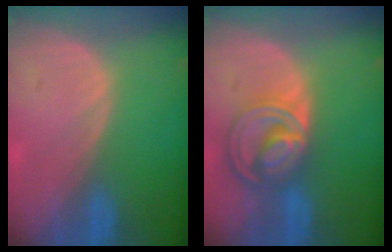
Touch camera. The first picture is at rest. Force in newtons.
{"total": 8.5, "press": 7.2, "slide": 4.5}